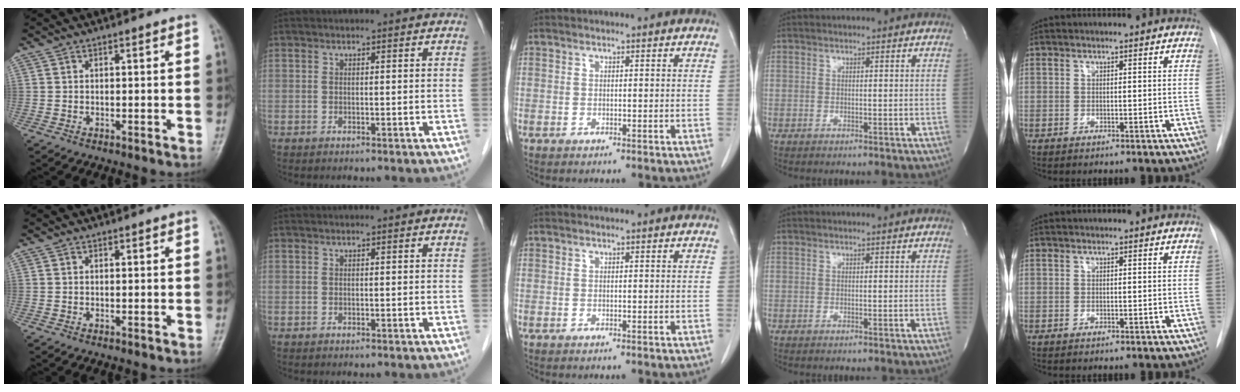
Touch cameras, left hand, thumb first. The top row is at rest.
{}